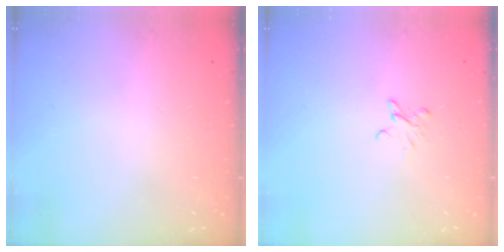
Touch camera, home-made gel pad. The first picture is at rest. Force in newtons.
{"total": 2.6, "press": 2.6, "slide": 0.3}